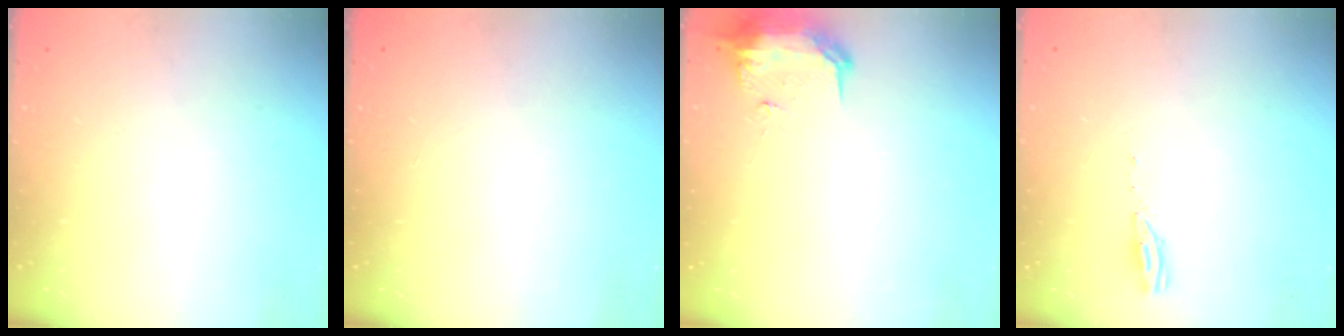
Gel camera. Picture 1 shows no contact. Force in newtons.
{"total": 0.0}
{"total": 11.1, "press": 9.9, "slide": 5.0}
{"total": 3.4, "press": 3.4, "slide": 0.4}